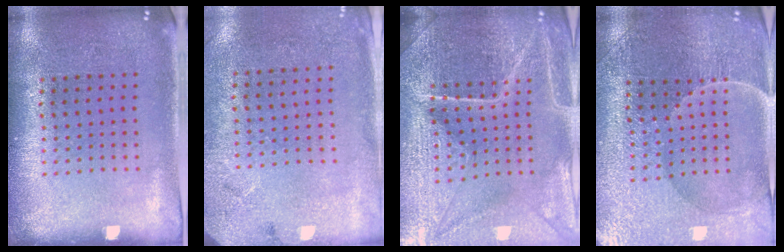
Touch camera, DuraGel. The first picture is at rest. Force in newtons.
{"total": 2.7, "press": 2.2, "slide": 1.7}
{"total": 5.1, "press": 4.8, "slide": 1.8}
{"total": 3.5, "press": 3.5, "slide": 0.3}